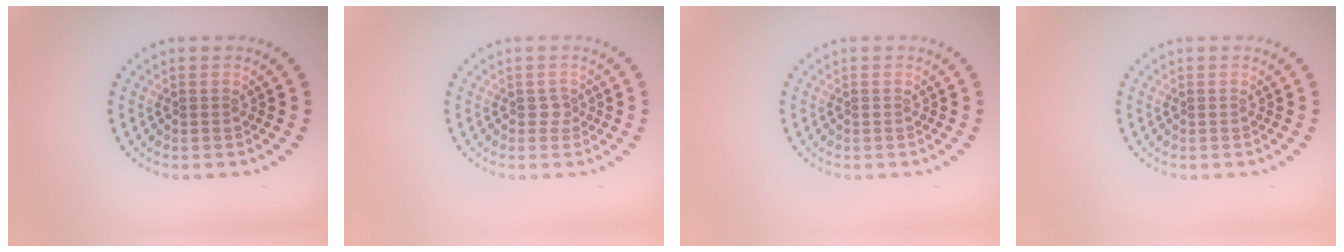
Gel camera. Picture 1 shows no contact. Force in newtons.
{"total": 0.9, "press": 0.6, "slide": 0.6}
{"total": 0.0}
{"total": 0.0}